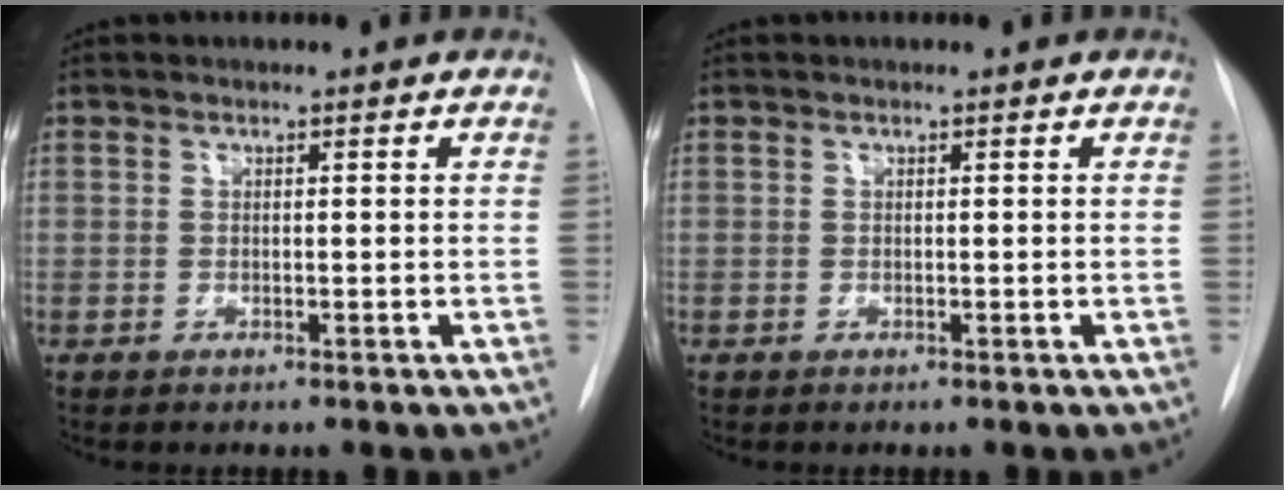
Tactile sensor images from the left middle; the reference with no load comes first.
{"total": 0.0}